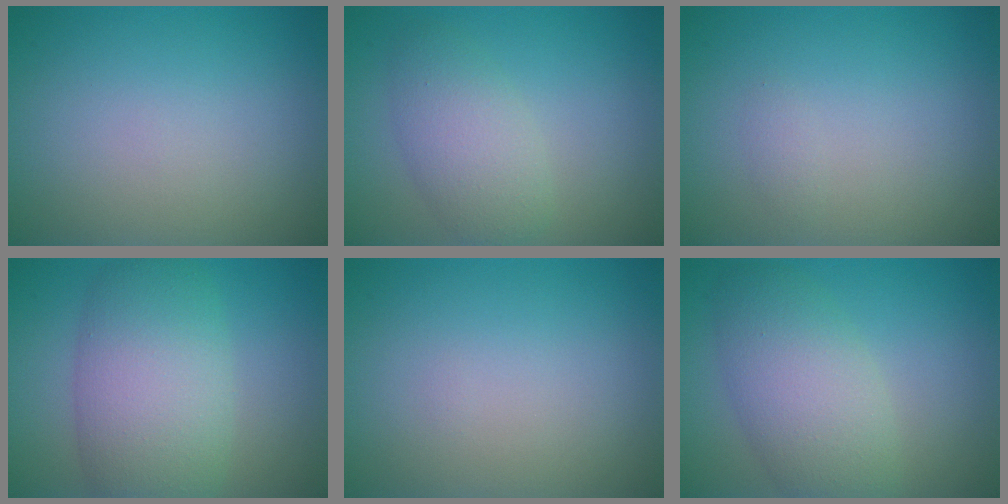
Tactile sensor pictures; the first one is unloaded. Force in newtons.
{"total": 3.7, "press": 3.7, "slide": 0.1}
{"total": 0.6, "press": 0.6, "slide": 0.0}
{"total": 7.9, "press": 7.9, "slide": 0.2}
{"total": 0.0}
{"total": 5.8, "press": 5.7, "slide": 0.4}